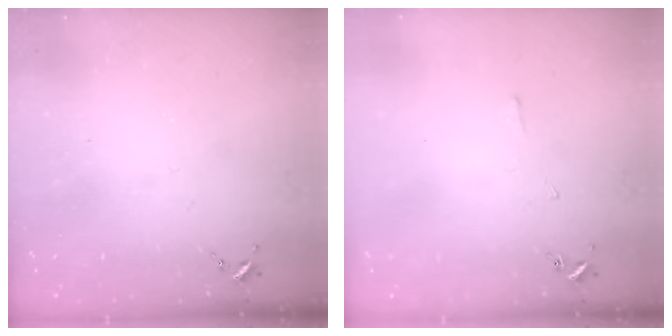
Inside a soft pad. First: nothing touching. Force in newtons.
{"total": 2.5, "press": 2.5, "slide": 0.3}